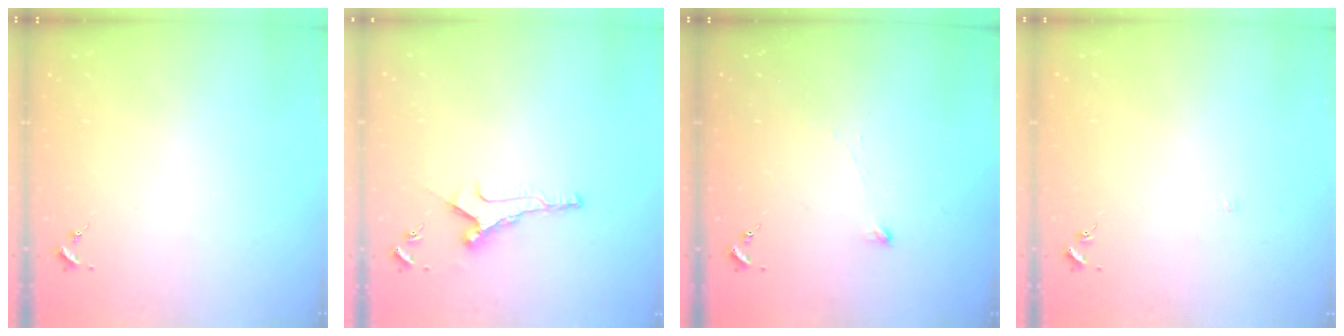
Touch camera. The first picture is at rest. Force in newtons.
{"total": 8.4, "press": 8.4, "slide": 0.7}
{"total": 2.5, "press": 2.5, "slide": 0.2}
{"total": 1.8, "press": 1.8, "slide": 0.3}